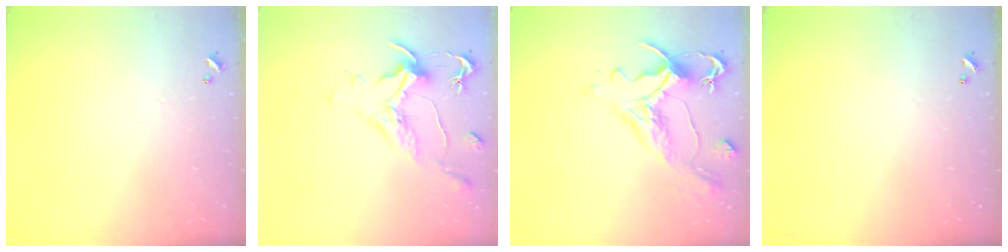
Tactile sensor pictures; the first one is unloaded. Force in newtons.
{"total": 1.3, "press": 1.1, "slide": 0.7}
{"total": 1.8, "press": 0.9, "slide": 1.5}
{"total": 0.0}